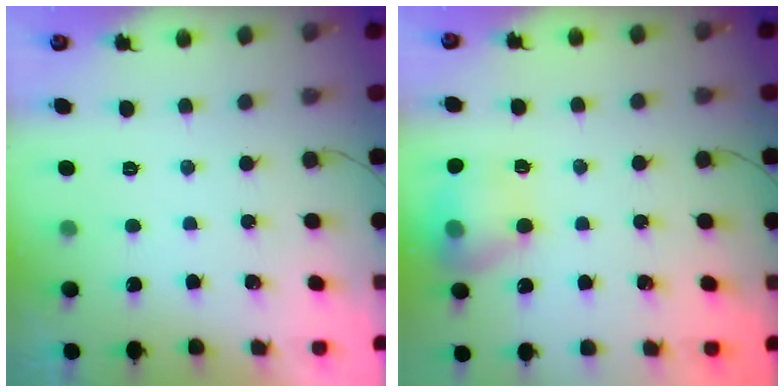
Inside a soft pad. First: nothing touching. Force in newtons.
{"total": 14.2, "press": 14.2, "slide": 1.2}